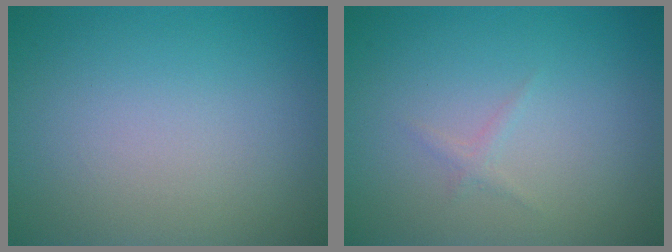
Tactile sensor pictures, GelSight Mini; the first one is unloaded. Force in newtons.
{"total": 0.7, "press": 0.7, "slide": 0.1}